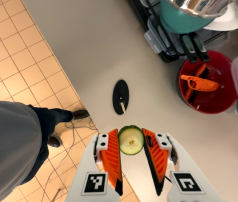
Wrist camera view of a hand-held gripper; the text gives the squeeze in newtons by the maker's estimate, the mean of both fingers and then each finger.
{"total": 6.5, "left": 6.0, "right": 6.9}